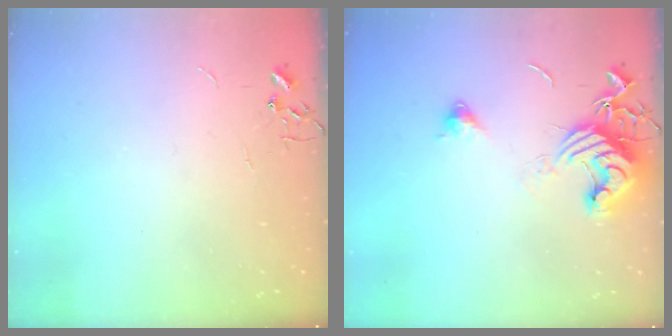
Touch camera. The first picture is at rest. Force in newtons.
{"total": 12.3, "press": 12.2, "slide": 1.5}